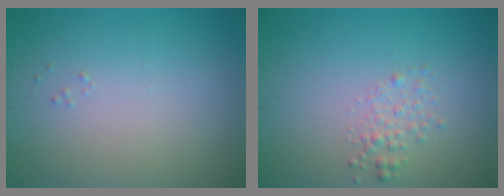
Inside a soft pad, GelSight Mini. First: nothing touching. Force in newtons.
{"total": 1.4, "press": 1.4, "slide": 0.1}